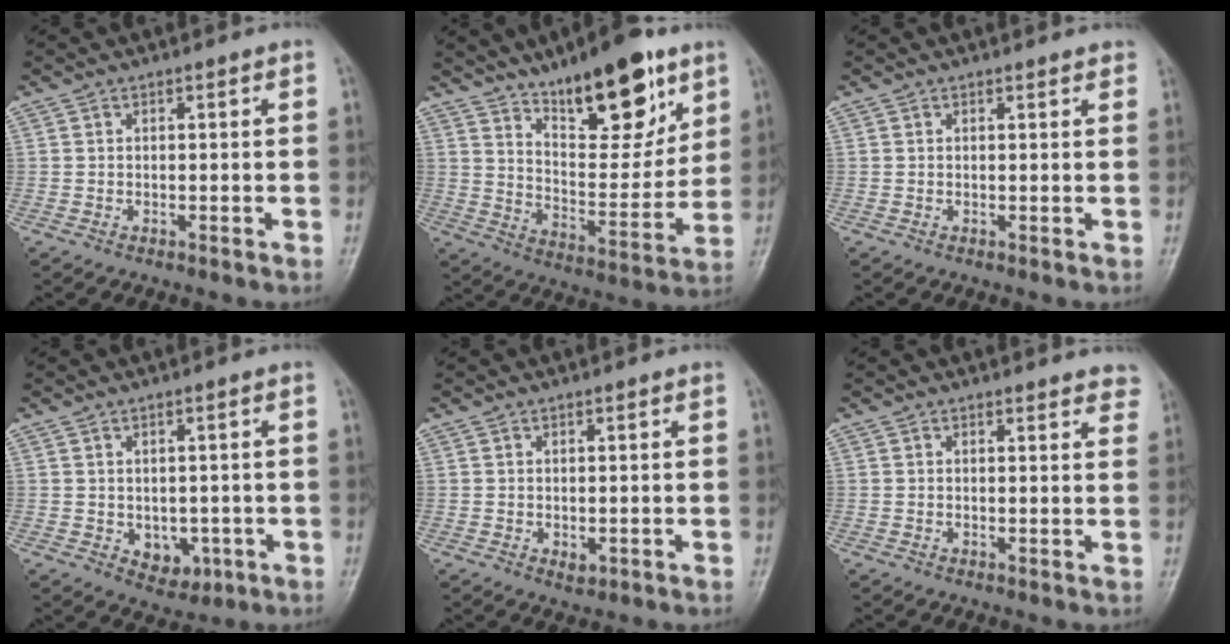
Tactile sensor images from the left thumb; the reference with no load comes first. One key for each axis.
{"total": 18.7, "fx": 11.9, "fy": 6.8, "fz": 12.7, "tx": -0.148, "ty": -0.073, "tz": 0.201}
{"total": 1.2, "fx": 1.1, "fy": 0.3, "fz": 0.5, "tx": -0.002, "ty": -0.002, "tz": 0.012}
{"total": 5.1, "fx": -1.0, "fy": 3.7, "fz": 3.3, "tx": -0.024, "ty": 0.002, "tz": 0.000}
{"total": 1.6, "fx": -0.1, "fy": 0.9, "fz": 1.3, "tx": -0.014, "ty": -0.004, "tz": 0.004}
{"total": 4.6, "fx": 4.2, "fy": 1.3, "fz": 1.3, "tx": 0.009, "ty": -0.017, "tz": 0.033}